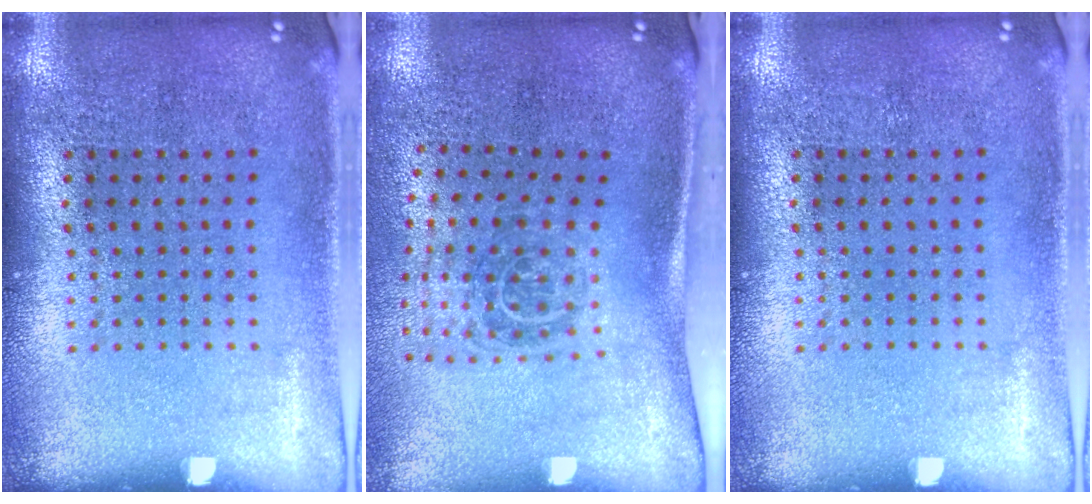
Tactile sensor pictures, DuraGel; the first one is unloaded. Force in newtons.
{"total": 1.8, "press": 1.2, "slide": 1.4}
{"total": 0.0}